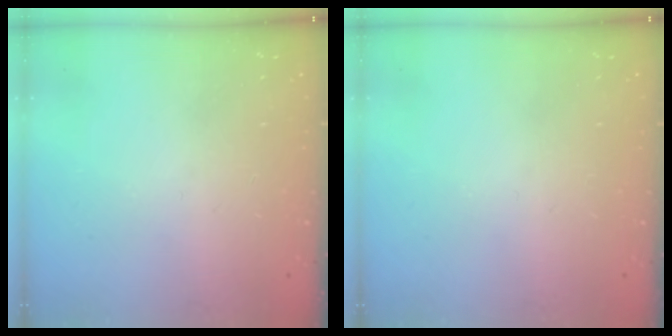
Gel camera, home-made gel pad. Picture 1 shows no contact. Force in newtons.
{"total": 0.0}